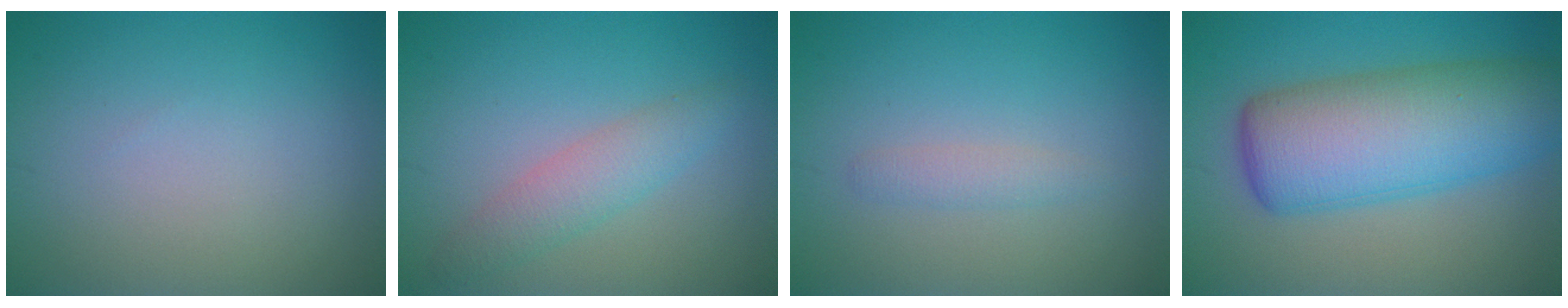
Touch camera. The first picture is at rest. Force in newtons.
{"total": 2.8, "press": 2.8, "slide": 0.0}
{"total": 1.3, "press": 1.3, "slide": 0.1}
{"total": 10.3, "press": 10.3, "slide": 0.4}